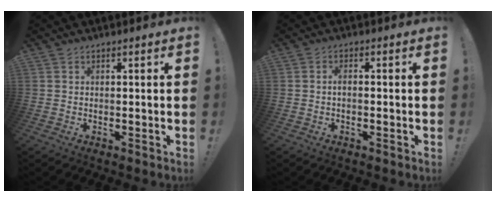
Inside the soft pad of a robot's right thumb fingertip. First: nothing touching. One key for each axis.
{"total": 2.0, "fx": -0.6, "fy": 0.7, "fz": 1.7, "tx": -0.034, "ty": 0.007, "tz": -0.011}